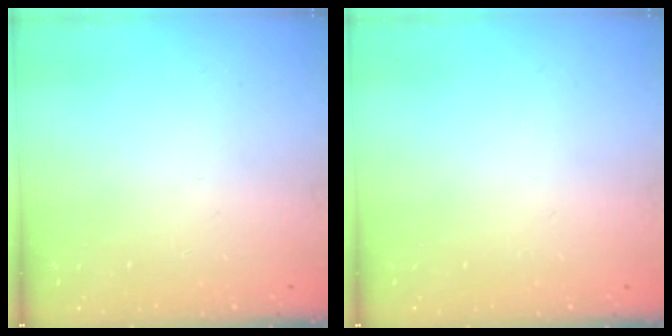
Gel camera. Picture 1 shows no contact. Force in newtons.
{"total": 0.0}